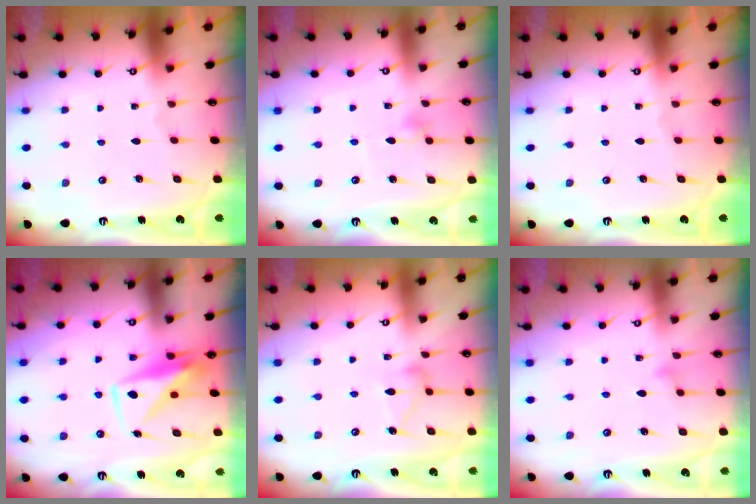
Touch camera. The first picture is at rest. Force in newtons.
{"total": 5.3, "press": 5.2, "slide": 0.7}
{"total": 0.0}
{"total": 10.7, "press": 10.6, "slide": 0.5}
{"total": 11.5, "press": 11.4, "slide": 0.5}
{"total": 7.1, "press": 7.1, "slide": 0.3}